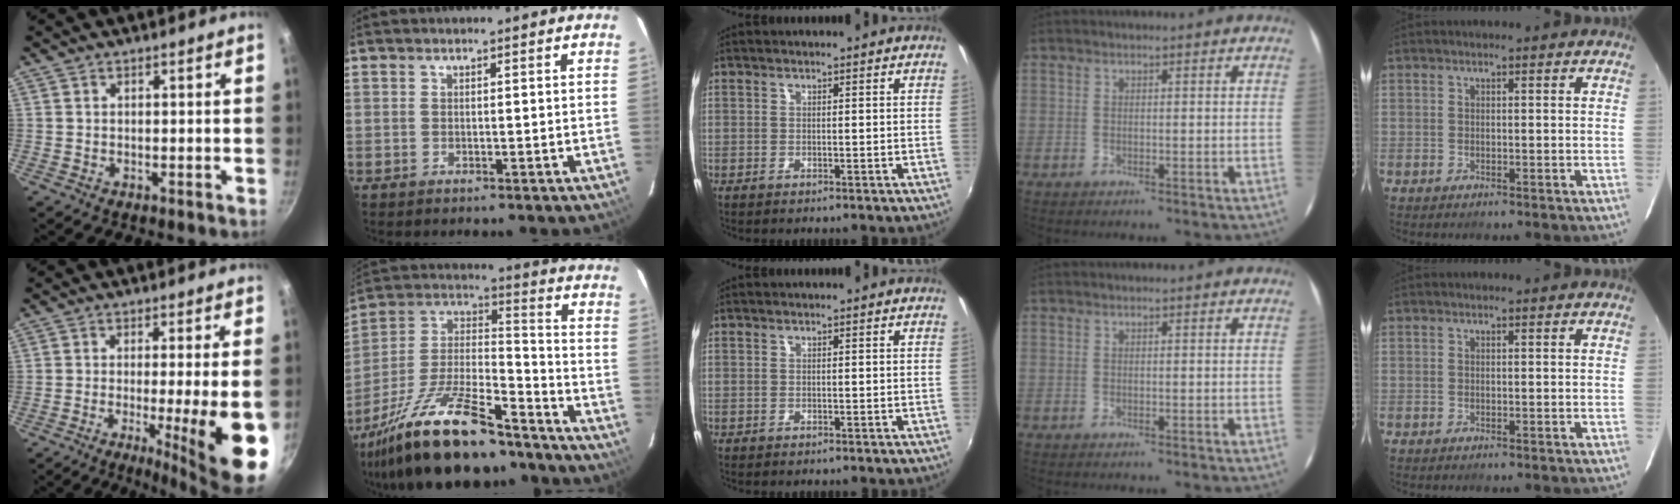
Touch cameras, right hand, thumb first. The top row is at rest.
{"thumb": {"total": 14.2, "force": [-3.8, 1.4, 13.6], "torque": [-0.189, -0.003, -0.049]}, "index": {"total": 26.4, "force": [-19.3, 8.2, 15.9], "torque": [-0.308, -0.009, -0.312]}}